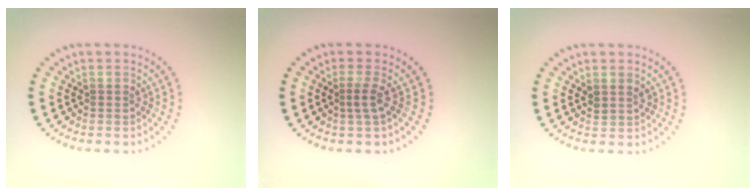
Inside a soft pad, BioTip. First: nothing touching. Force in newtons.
{"total": 1.4, "press": 1.1, "slide": 0.9}
{"total": 1.1, "press": 0.9, "slide": 0.6}